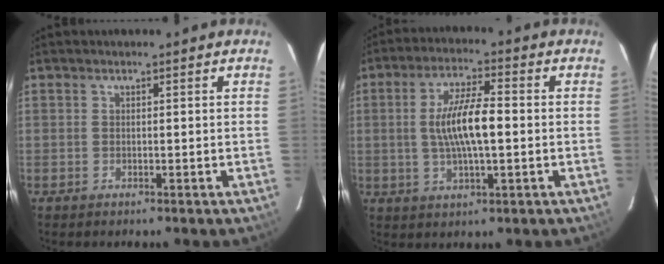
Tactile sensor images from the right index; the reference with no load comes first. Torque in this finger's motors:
{"motor_torque": [0.51, -0.06, 0.31, 0.09]}